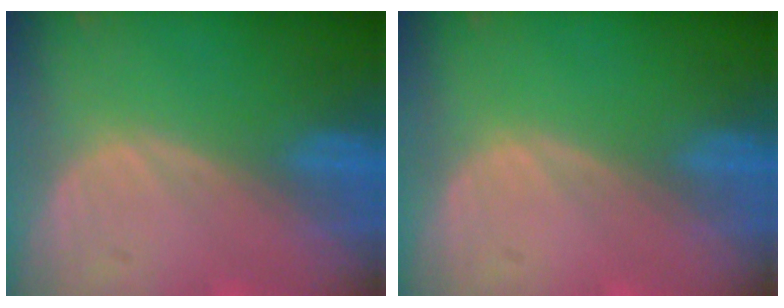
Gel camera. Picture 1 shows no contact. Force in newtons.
{"total": 0.0}